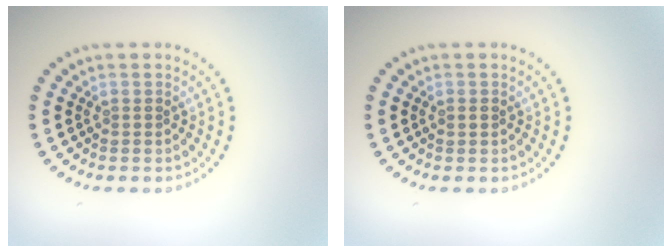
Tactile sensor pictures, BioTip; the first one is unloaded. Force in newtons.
{"total": 0.9, "press": 0.9, "slide": 0.1}